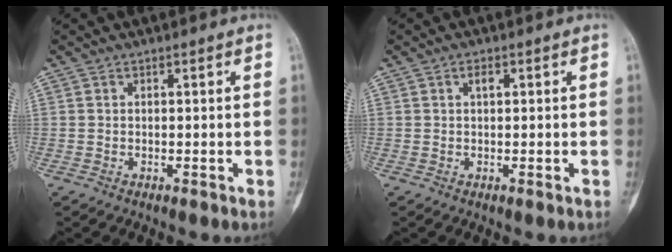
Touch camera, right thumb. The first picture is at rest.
{"total": 1.4, "force": [0.5, 0.8, 1.0], "torque": [-0.018, 0.002, 0.007]}